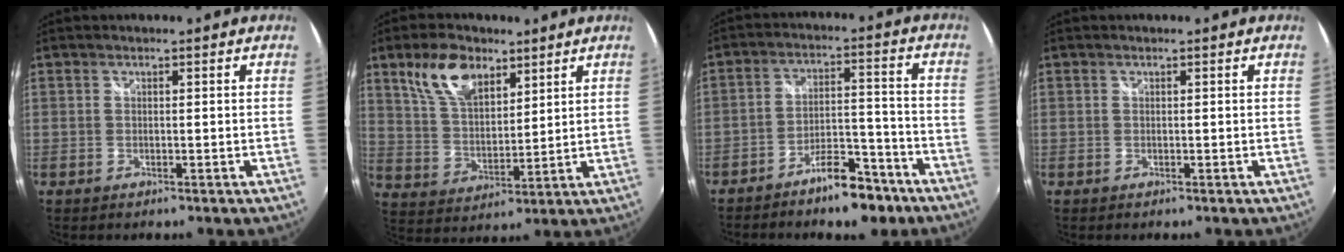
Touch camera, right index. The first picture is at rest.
{"total": 11.3, "force": [6.8, 5.9, 6.8], "torque": [-0.129, 0.018, 0.137]}
{"total": 9.6, "force": [-7.2, 3.5, 5.2], "torque": [-0.087, 0.023, -0.104]}
{"total": 0.0}